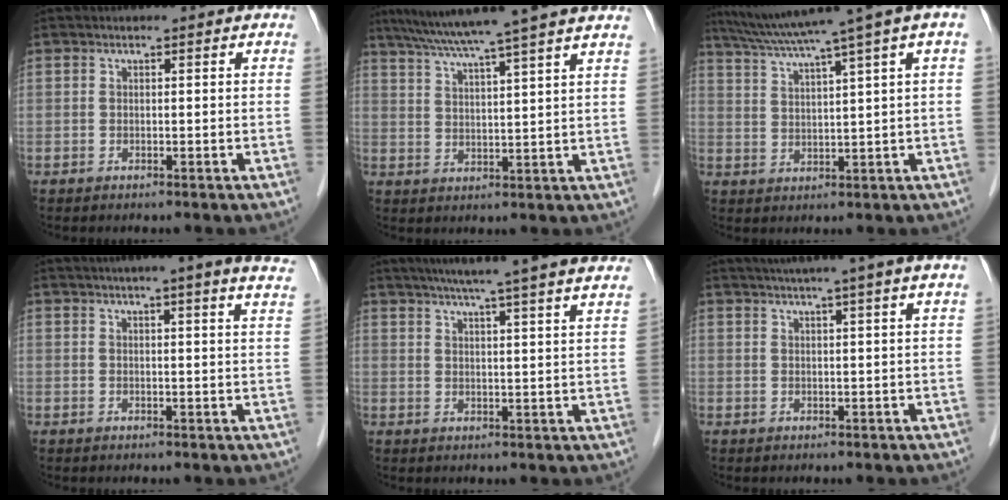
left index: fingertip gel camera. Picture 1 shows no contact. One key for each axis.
{"total": 14.6, "fx": 12.1, "fy": -1.7, "fz": 7.9, "tx": -0.133, "ty": 0.011, "tz": 0.165}
{"total": 12.1, "fx": 8.3, "fy": -1.6, "fz": 8.6, "tx": -0.144, "ty": 0.021, "tz": 0.122}
{"total": 12.9, "fx": 10.6, "fy": -0.3, "fz": 7.3, "tx": -0.099, "ty": 0.003, "tz": 0.112}
{"total": 18.6, "fx": 15.7, "fy": -0.6, "fz": 9.9, "tx": -0.155, "ty": 0.012, "tz": 0.197}
{"total": 8.7, "fx": 6.9, "fy": -1.8, "fz": 5.0, "tx": -0.067, "ty": 0.020, "tz": 0.079}